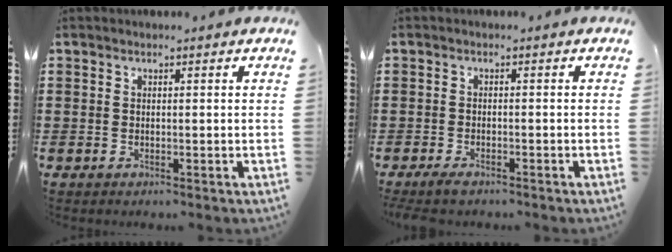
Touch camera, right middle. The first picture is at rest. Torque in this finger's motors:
{"motor_torque": [1.60, -0.06, 0.27, 0.05]}